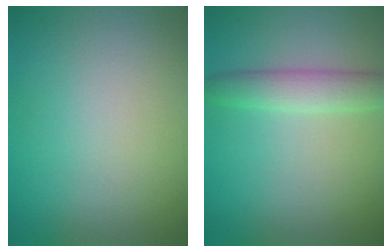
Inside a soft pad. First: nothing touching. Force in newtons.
{"total": 2.9, "press": 2.9, "slide": 0.2}